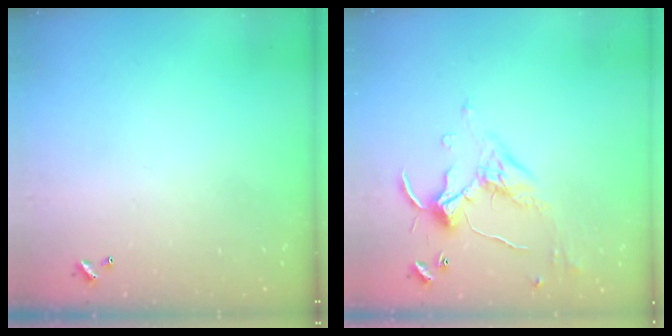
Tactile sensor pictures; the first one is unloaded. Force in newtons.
{"total": 1.5, "press": 1.3, "slide": 0.8}